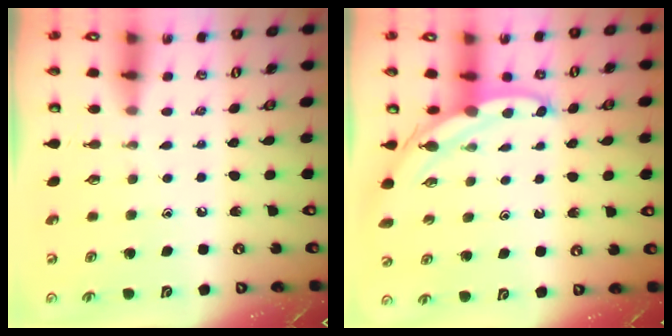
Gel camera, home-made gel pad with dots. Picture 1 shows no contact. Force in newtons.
{"total": 5.5, "press": 5.5, "slide": 0.5}